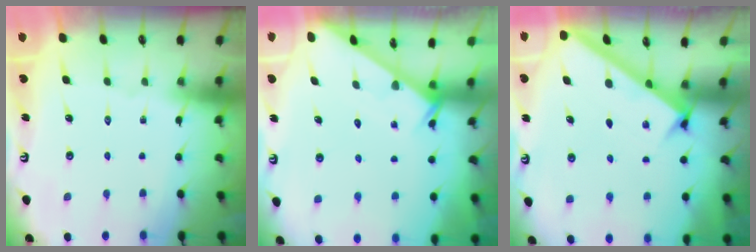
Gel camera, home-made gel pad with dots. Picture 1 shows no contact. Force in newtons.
{"total": 2.0, "press": 2.0, "slide": 0.1}
{"total": 2.6, "press": 2.6, "slide": 0.3}